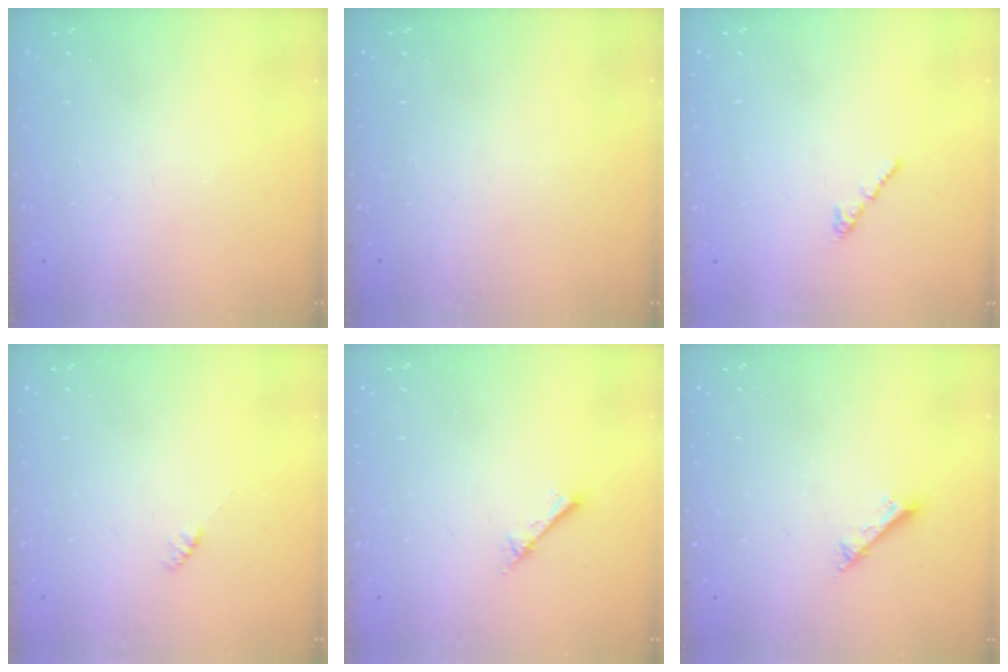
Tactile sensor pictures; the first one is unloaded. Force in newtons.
{"total": 0.0}
{"total": 0.7, "press": 0.6, "slide": 0.4}
{"total": 1.9, "press": 1.9, "slide": 0.3}
{"total": 2.7, "press": 2.6, "slide": 0.3}
{"total": 2.6, "press": 2.6, "slide": 0.1}